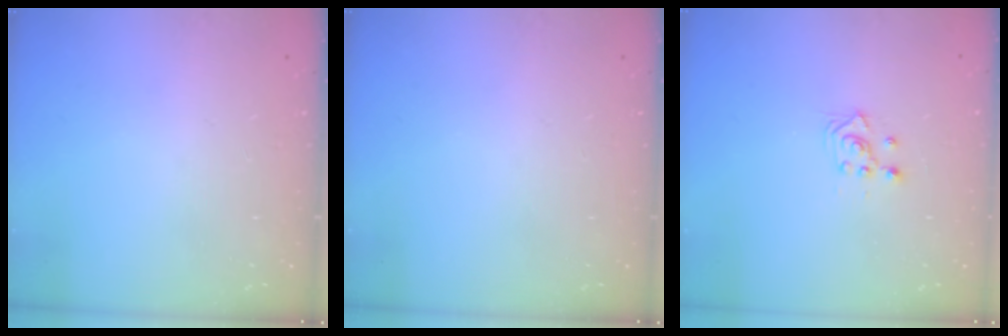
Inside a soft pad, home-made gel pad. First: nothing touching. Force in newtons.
{"total": 0.0}
{"total": 2.4, "press": 2.2, "slide": 0.8}